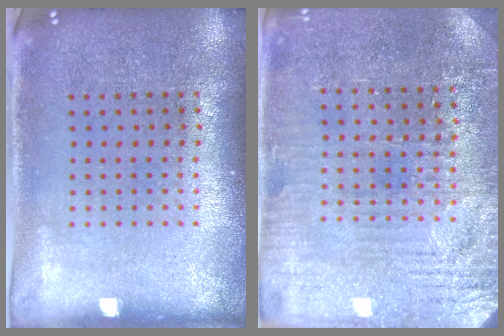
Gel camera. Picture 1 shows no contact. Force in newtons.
{"total": 3.4, "press": 3.3, "slide": 0.5}